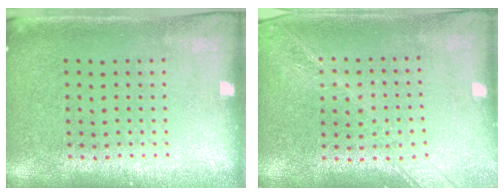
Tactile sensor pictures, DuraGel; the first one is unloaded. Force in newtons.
{"total": 2.1, "press": 1.8, "slide": 1.0}